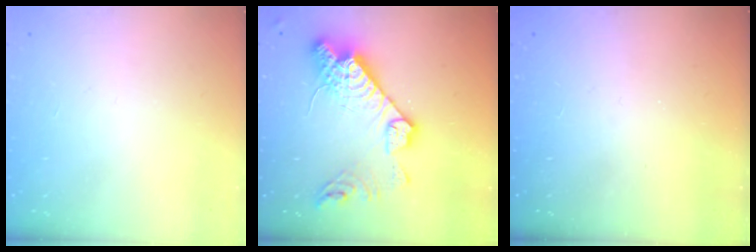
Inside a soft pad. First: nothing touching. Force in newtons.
{"total": 19.0, "press": 18.9, "slide": 1.6}
{"total": 0.0}